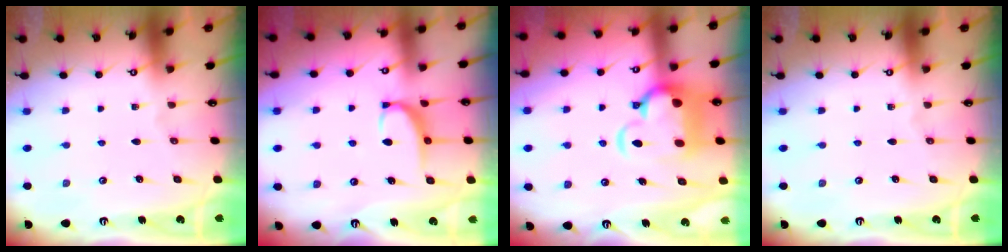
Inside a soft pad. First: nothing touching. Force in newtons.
{"total": 2.9, "press": 2.7, "slide": 0.9}
{"total": 5.8, "press": 5.6, "slide": 1.6}
{"total": 0.0}